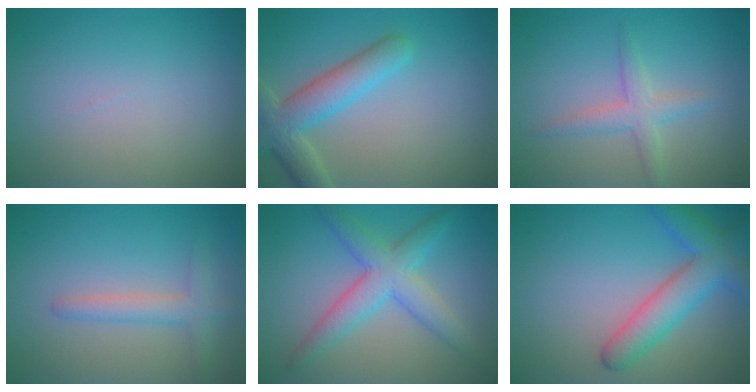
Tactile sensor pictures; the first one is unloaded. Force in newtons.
{"total": 5.3, "press": 5.3, "slide": 0.4}
{"total": 2.5, "press": 2.5, "slide": 0.1}
{"total": 2.3, "press": 2.3, "slide": 0.2}
{"total": 5.0, "press": 5.0, "slide": 0.2}
{"total": 5.8, "press": 5.8, "slide": 0.2}